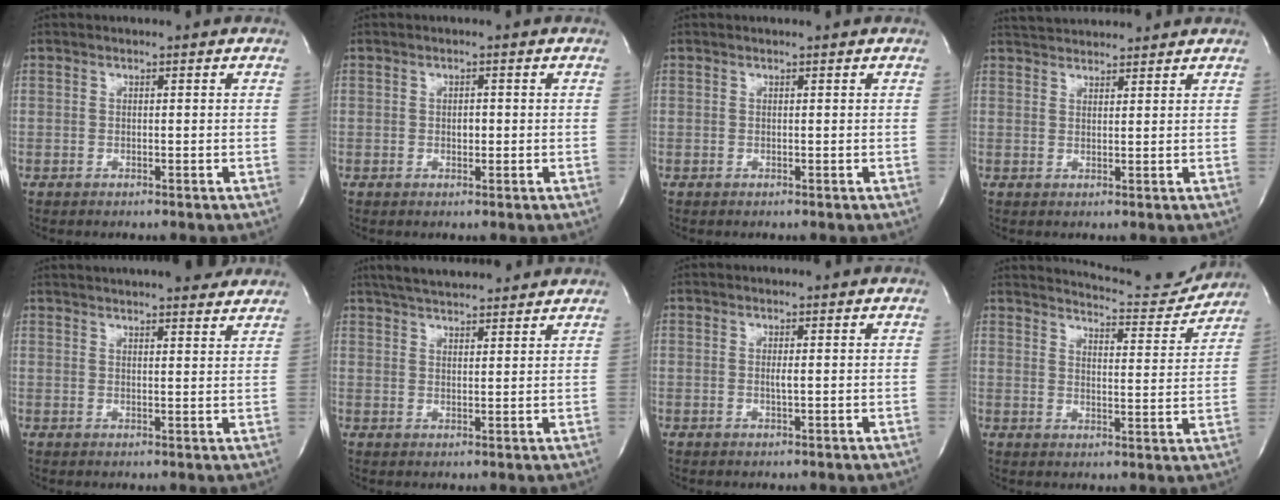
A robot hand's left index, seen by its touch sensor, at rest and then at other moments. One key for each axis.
{"total": 1.1, "fx": -0.4, "fy": 0.7, "fz": 0.8, "tx": -0.012, "ty": -0.003, "tz": -0.006}
{"total": 0.0}
{"total": 6.3, "fx": 6.1, "fy": 0.8, "fz": 1.3, "tx": -0.028, "ty": 0.030, "tz": 0.092}
{"total": 14.9, "fx": 13.2, "fy": 2.3, "fz": 6.4, "tx": -0.100, "ty": 0.023, "tz": 0.172}
{"total": 11.5, "fx": 10.3, "fy": 1.8, "fz": 4.7, "tx": -0.080, "ty": 0.024, "tz": 0.152}
{"total": 0.8, "fx": -0.3, "fy": -0.1, "fz": 0.7, "tx": -0.019, "ty": -0.006, "tz": -0.004}
{"total": 11.0, "fx": 10.9, "fy": 1.0, "fz": 1.5, "tx": -0.023, "ty": -0.027, "tz": 0.133}